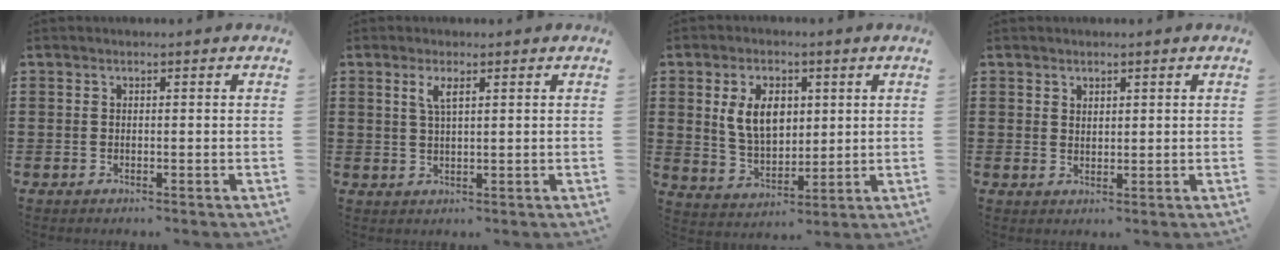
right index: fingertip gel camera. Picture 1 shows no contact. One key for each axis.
{"total": 2.6, "fx": 1.2, "fy": 0.7, "fz": 2.2, "tx": -0.046, "ty": 0.005, "tz": 0.019}
{"total": 7.8, "fx": 1.9, "fy": 4.9, "fz": 5.8, "tx": -0.131, "ty": 0.008, "tz": 0.028}
{"total": 1.6, "fx": 1.4, "fy": 0.7, "fz": 0.1, "tx": -0.004, "ty": 0.002, "tz": 0.027}